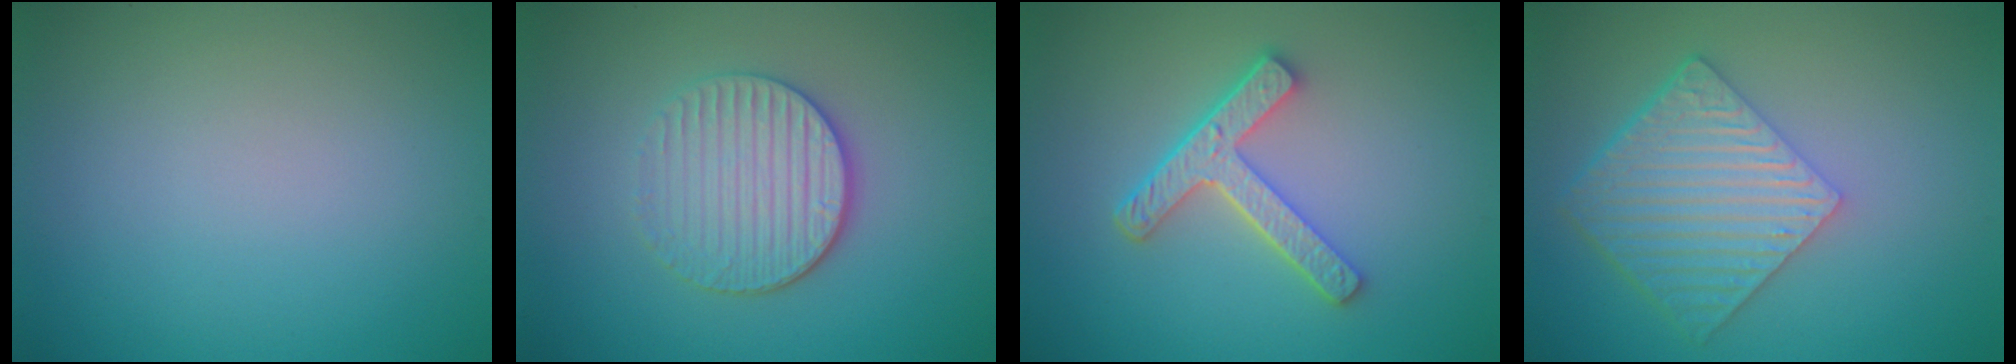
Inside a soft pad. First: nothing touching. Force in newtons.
{"total": 3.8, "press": 3.4, "slide": 1.9}
{"total": 4.3, "press": 3.3, "slide": 2.8}
{"total": 6.7, "press": 4.8, "slide": 4.7}